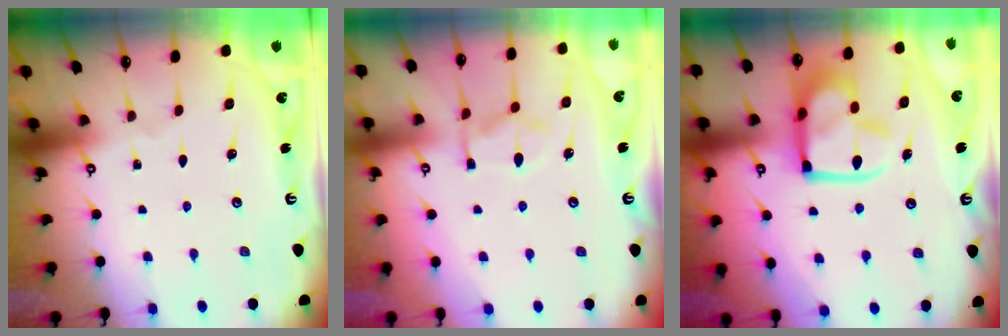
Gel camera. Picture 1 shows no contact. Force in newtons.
{"total": 10.5, "press": 10.4, "slide": 1.3}
{"total": 15.6, "press": 15.5, "slide": 2.0}